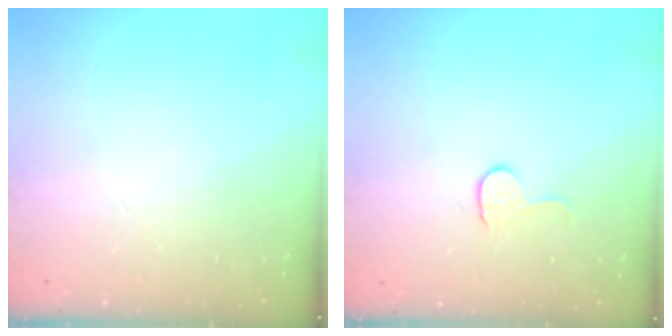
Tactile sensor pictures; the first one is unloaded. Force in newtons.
{"total": 4.6, "press": 4.6, "slide": 0.4}